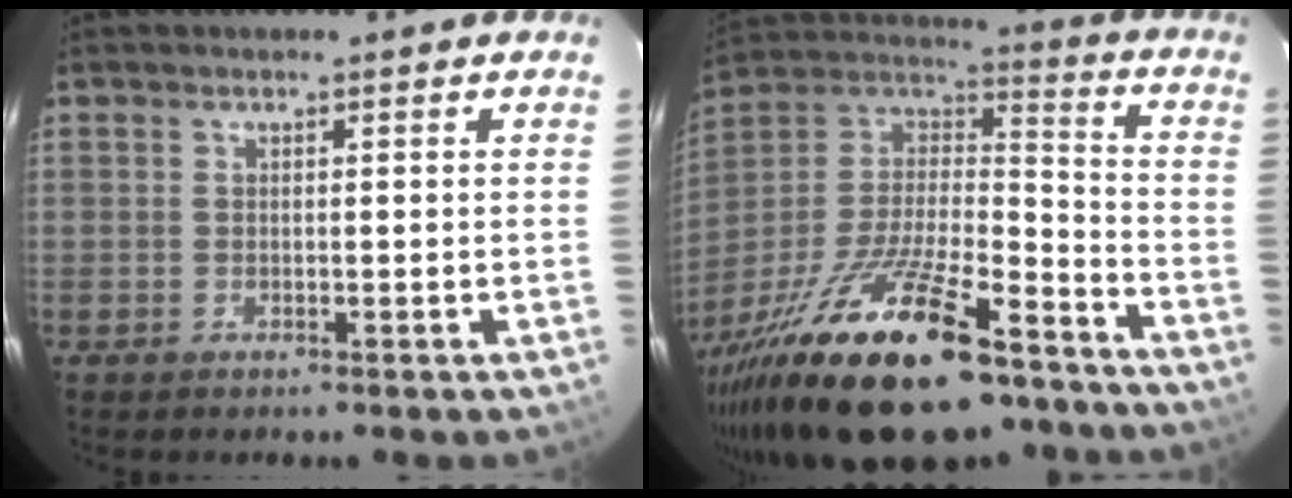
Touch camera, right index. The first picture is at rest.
{"total": 31.9, "force": [-21.9, 10.6, 20.7], "torque": [-0.397, -0.029, -0.345]}